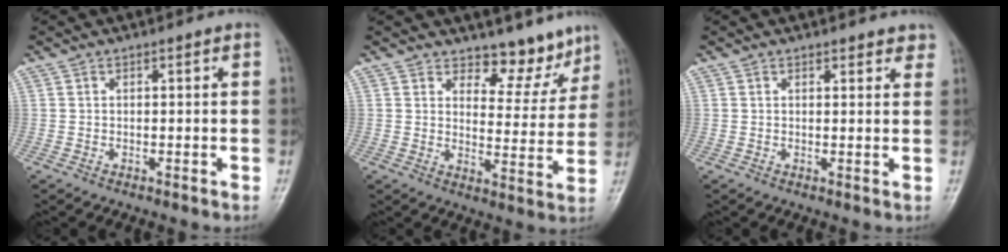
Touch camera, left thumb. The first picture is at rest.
{"total": 7.8, "force": [6.7, 3.5, 1.7], "torque": [0.012, -0.060, 0.098]}
{"total": 2.6, "force": [2.2, 1.1, 0.9], "torque": [0.014, -0.007, 0.019]}